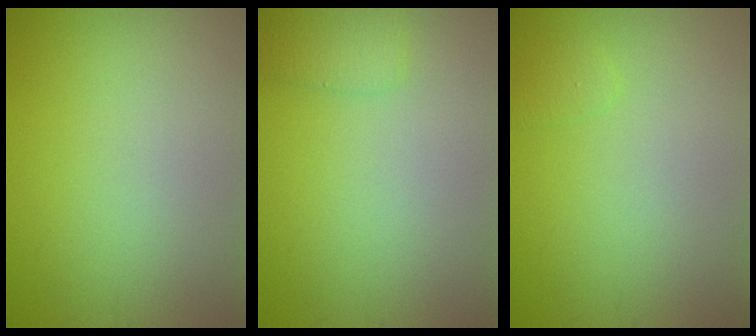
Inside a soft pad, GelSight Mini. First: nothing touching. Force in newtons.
{"total": 1.6, "press": 1.6, "slide": 0.1}
{"total": 0.8, "press": 0.8, "slide": 0.0}